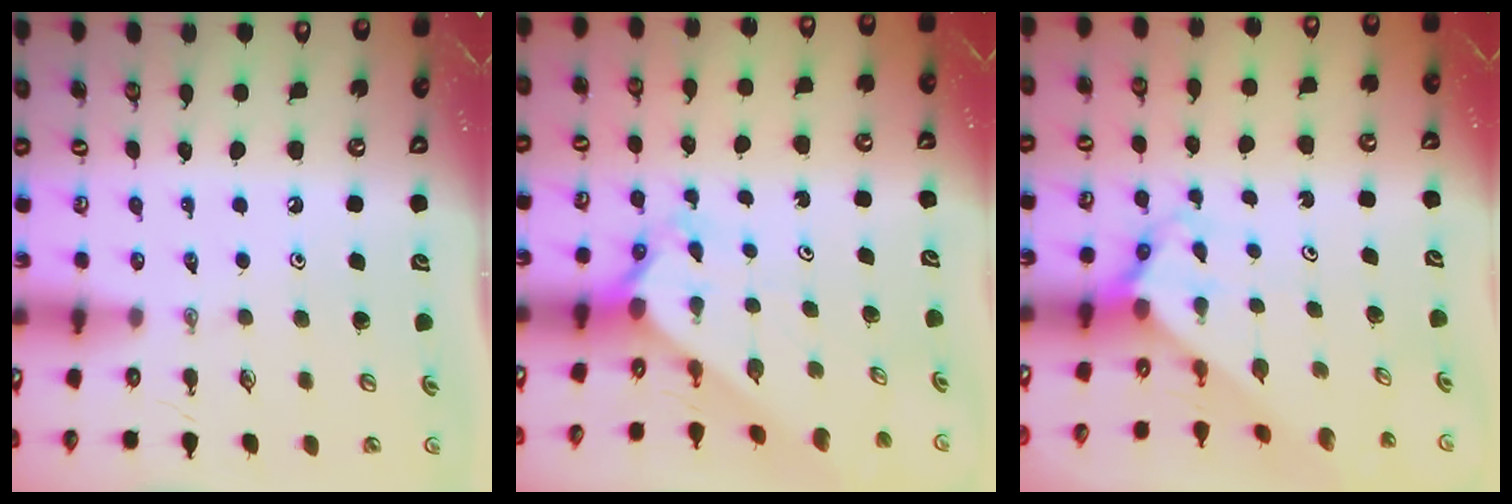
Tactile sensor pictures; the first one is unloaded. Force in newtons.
{"total": 2.5, "press": 2.5, "slide": 0.2}
{"total": 3.4, "press": 3.4, "slide": 0.3}